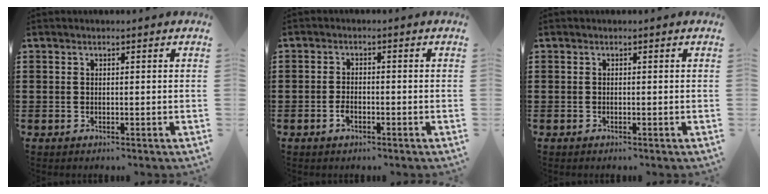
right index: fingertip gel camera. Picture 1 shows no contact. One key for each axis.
{"total": 1.8, "fx": -0.9, "fy": 0.9, "fz": 1.3, "tx": -0.032, "ty": -0.003, "tz": -0.019}
{"total": 0.0}